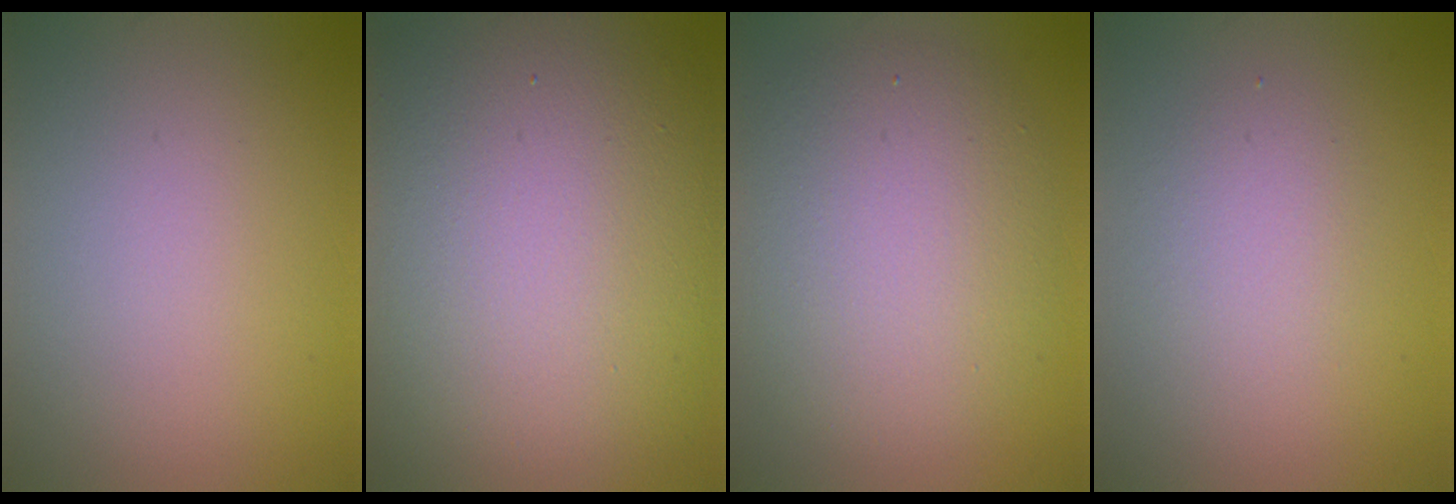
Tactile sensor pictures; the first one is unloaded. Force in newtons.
{"total": 16.3, "press": 16.2, "slide": 1.2}
{"total": 6.6, "press": 6.6, "slide": 0.4}
{"total": 2.0, "press": 2.0, "slide": 0.1}